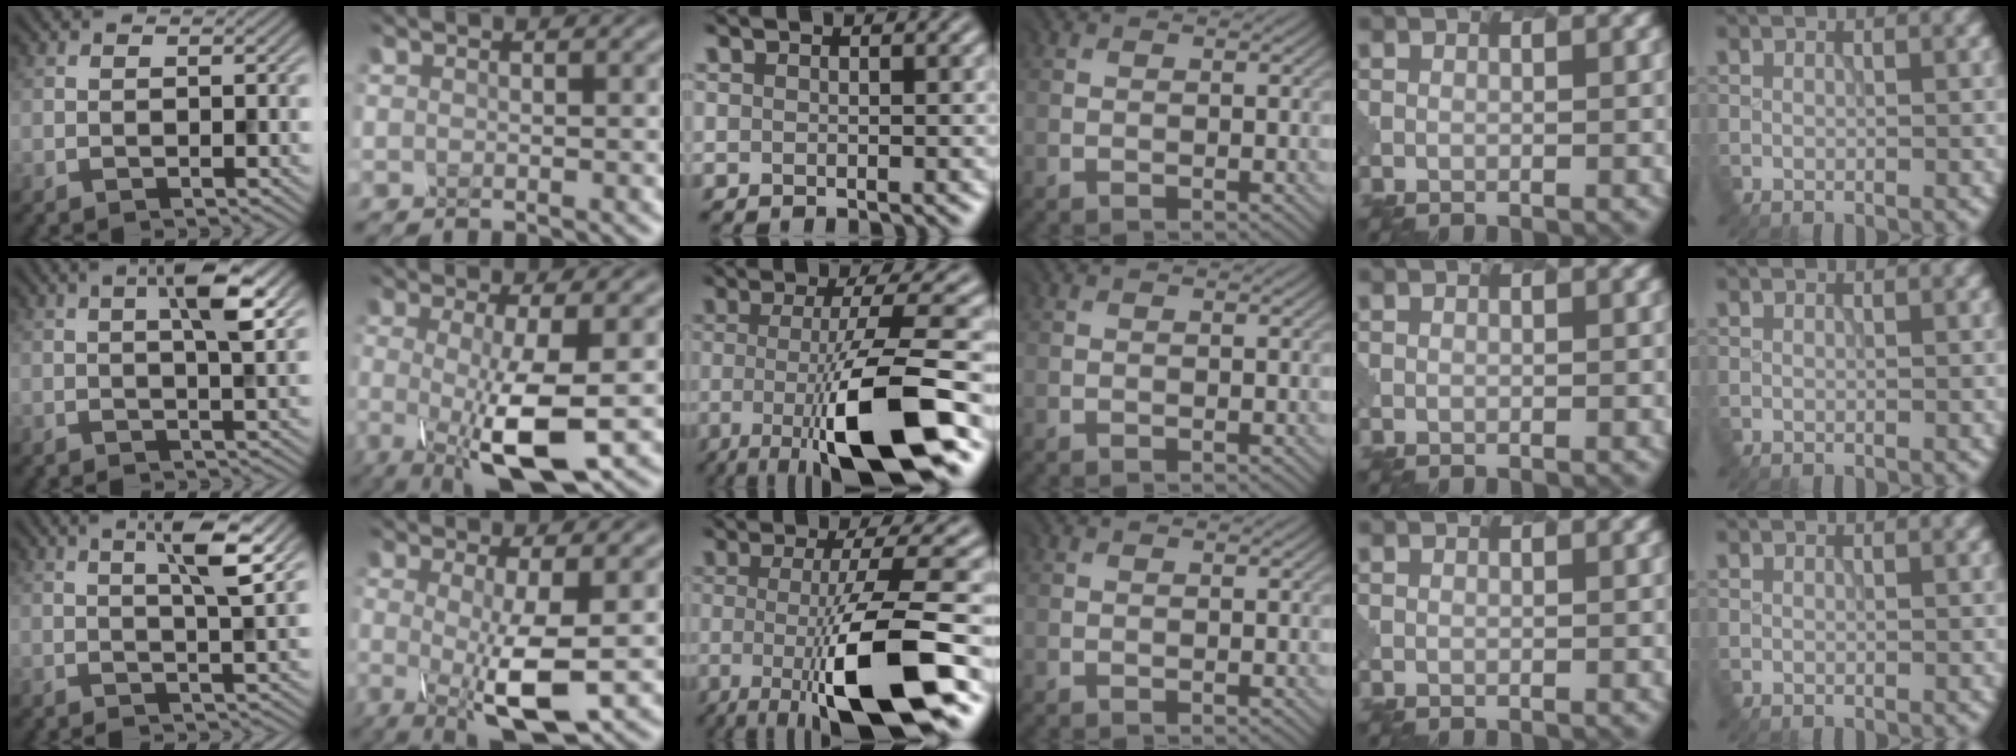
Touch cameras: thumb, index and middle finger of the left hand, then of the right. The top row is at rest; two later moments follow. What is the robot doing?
{"motion": "disassemble", "object": "battery cover"}